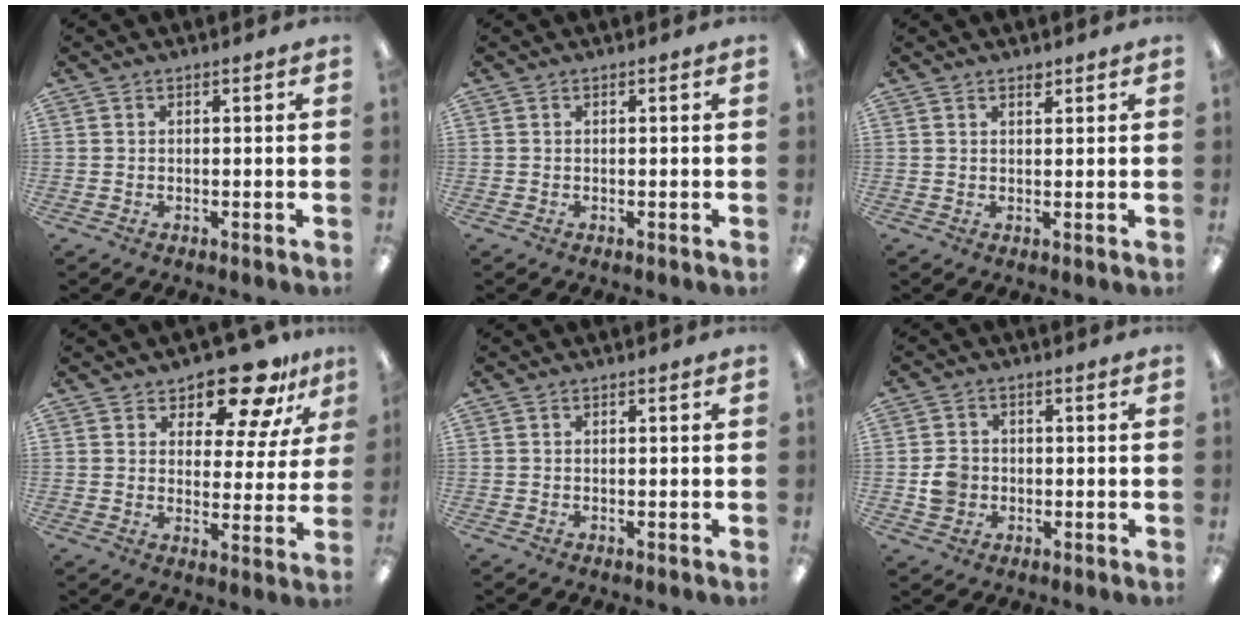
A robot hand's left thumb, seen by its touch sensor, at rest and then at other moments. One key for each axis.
{"total": 0.0}
{"total": 1.6, "fx": 1.4, "fy": 0.5, "fz": 0.6, "tx": -0.005, "ty": -0.005, "tz": 0.024}
{"total": 13.3, "fx": 10.8, "fy": 5.1, "fz": 5.9, "tx": -0.086, "ty": -0.077, "tz": 0.191}
{"total": 0.0}
{"total": 4.6, "fx": -0.6, "fy": 4.3, "fz": 1.7, "tx": -0.015, "ty": 0.002, "tz": -0.012}